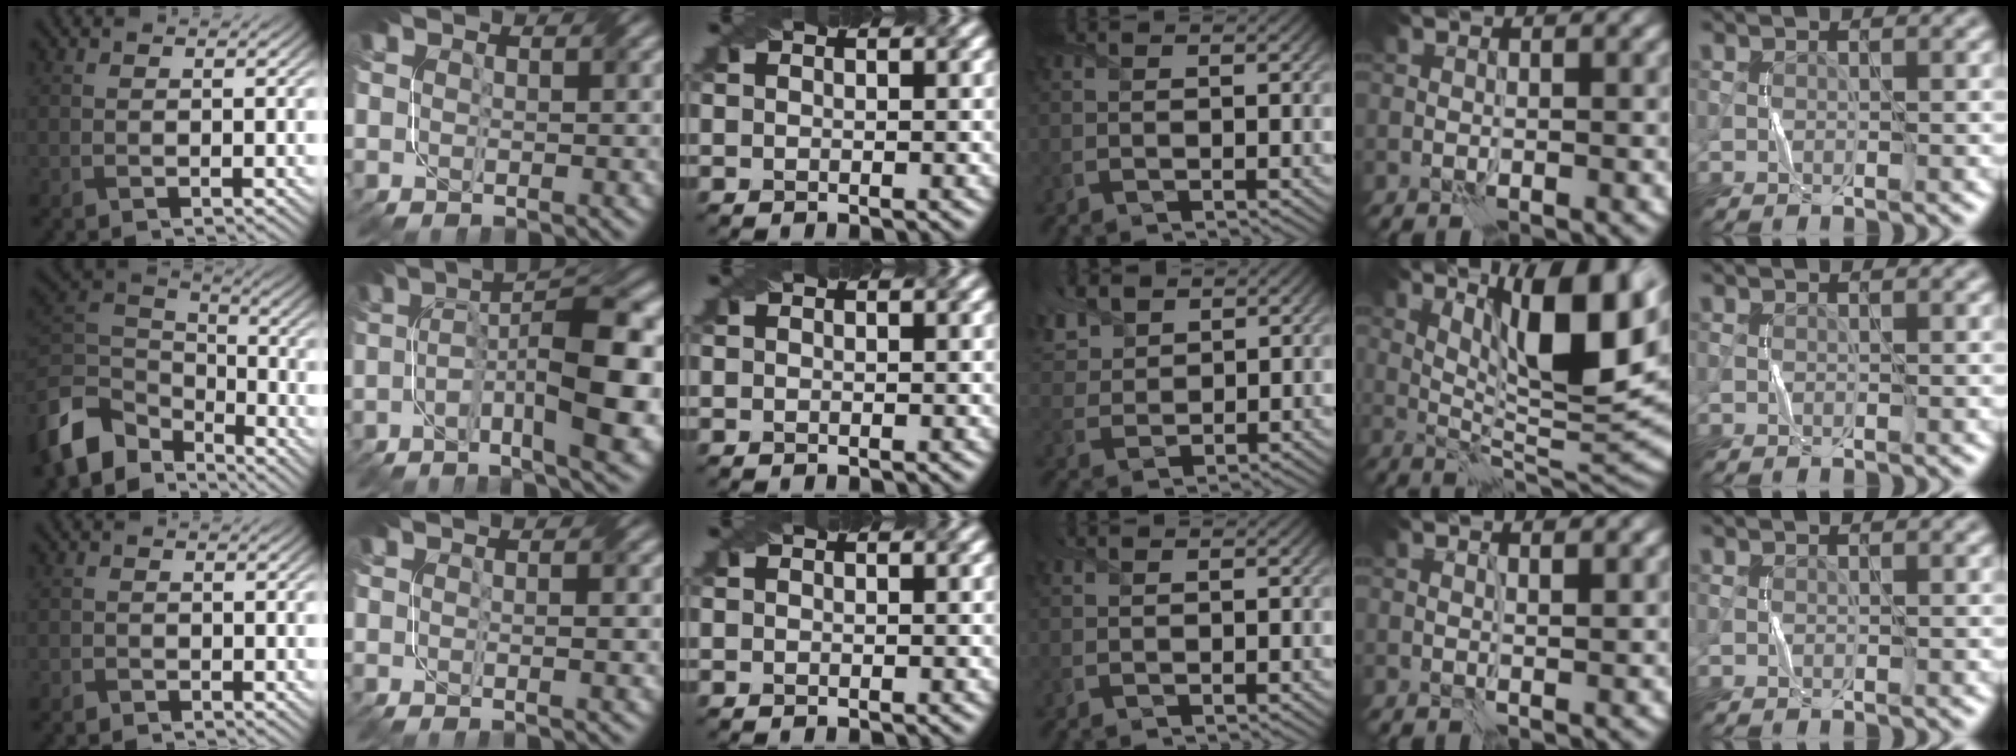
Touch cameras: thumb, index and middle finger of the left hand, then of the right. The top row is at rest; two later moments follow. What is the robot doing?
{"motion": "fold", "object": "napkin"}